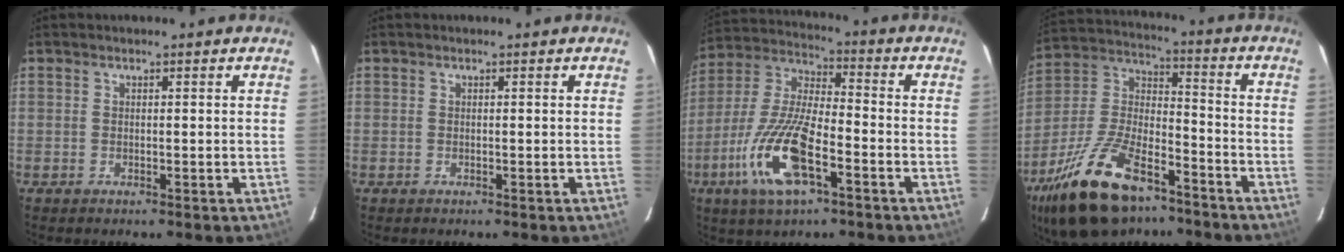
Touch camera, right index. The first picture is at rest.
{"total": 0.0}
{"total": 16.8, "force": [-7.4, 5.5, 14.1], "torque": [-0.305, -0.015, -0.148]}
{"total": 22.8, "force": [-14.8, 10.2, 14.1], "torque": [-0.289, 0.000, -0.256]}